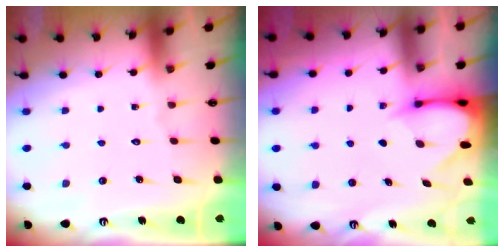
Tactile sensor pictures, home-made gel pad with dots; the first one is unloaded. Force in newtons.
{"total": 3.5, "press": 3.5, "slide": 0.3}